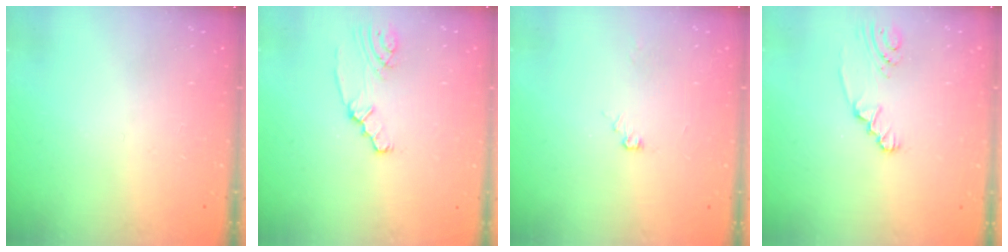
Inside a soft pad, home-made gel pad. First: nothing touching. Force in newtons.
{"total": 2.3, "press": 2.3, "slide": 0.2}
{"total": 3.8, "press": 3.8, "slide": 0.4}
{"total": 2.6, "press": 2.4, "slide": 0.9}